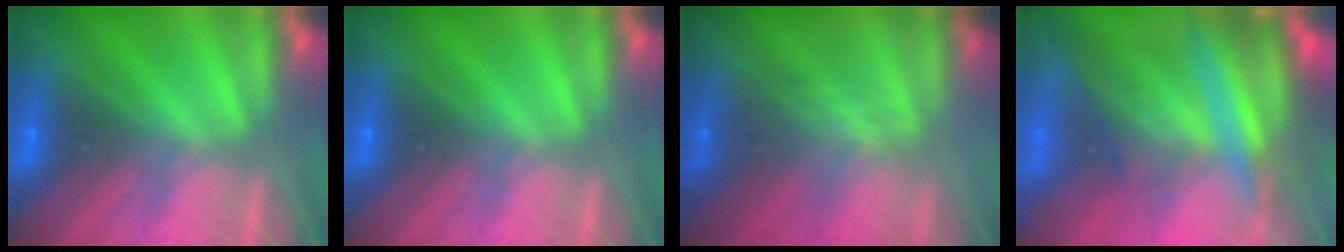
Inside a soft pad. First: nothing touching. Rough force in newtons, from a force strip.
{"total": 0.0}
{"total": 2.4}
{"total": 10.4}